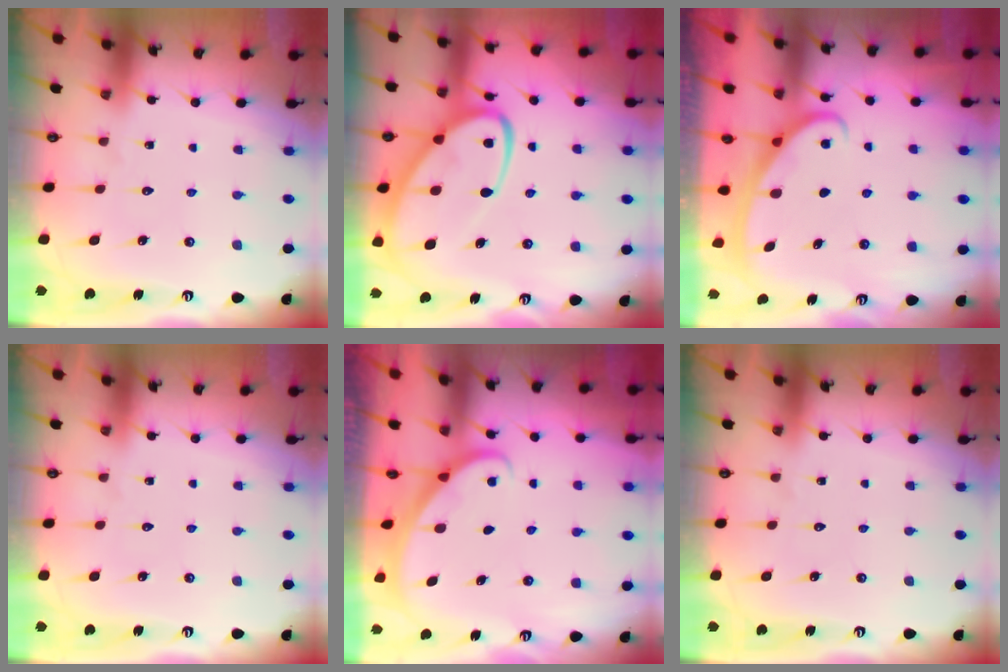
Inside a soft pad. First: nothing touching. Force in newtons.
{"total": 15.6, "press": 15.5, "slide": 1.5}
{"total": 3.0, "press": 2.9, "slide": 0.4}
{"total": 0.0}
{"total": 2.0, "press": 2.0, "slide": 0.1}
{"total": 0.0}